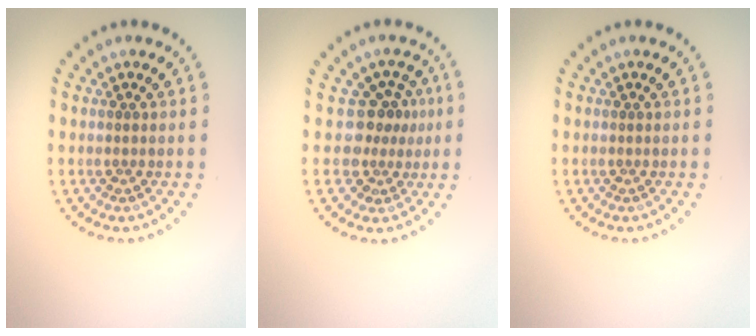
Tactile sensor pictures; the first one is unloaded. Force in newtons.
{"total": 3.0, "press": 2.1, "slide": 2.1}
{"total": 0.0}